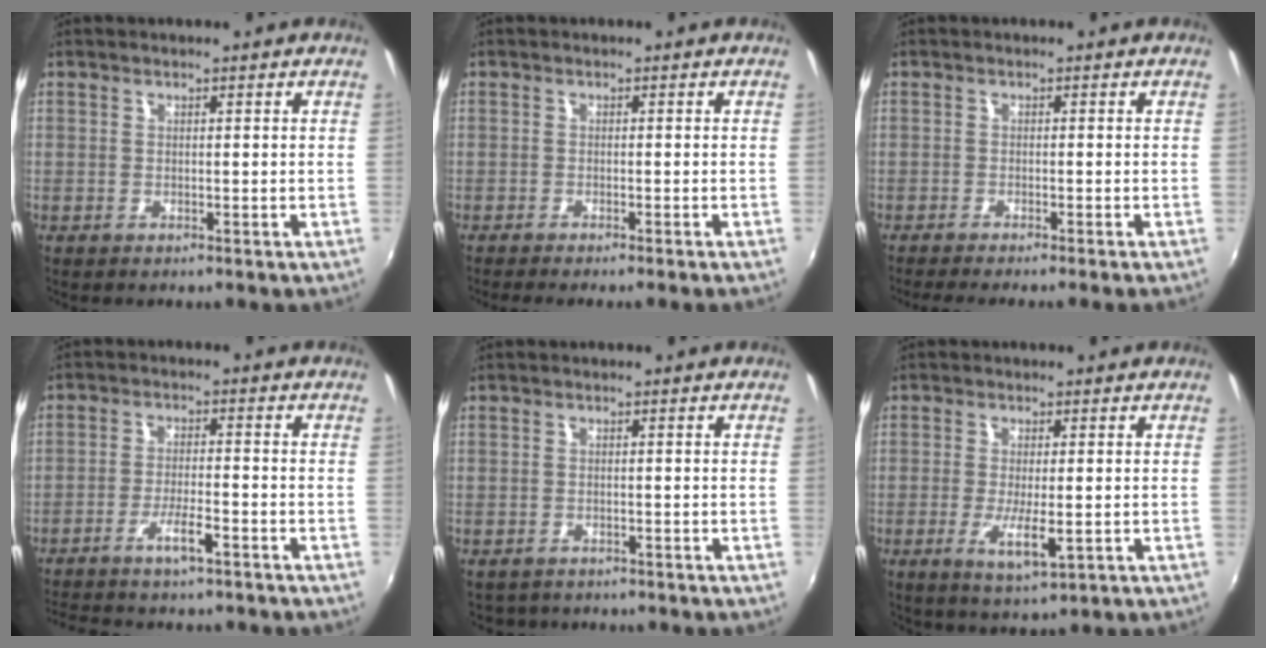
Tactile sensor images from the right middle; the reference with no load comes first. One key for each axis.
{"total": 2.4, "fx": -2.0, "fy": -0.5, "fz": 1.2, "tx": -0.027, "ty": -0.009, "tz": -0.030}
{"total": 4.0, "fx": -3.4, "fy": -0.9, "fz": 1.9, "tx": -0.042, "ty": -0.011, "tz": -0.055}
{"total": 6.5, "fx": -5.2, "fy": 0.8, "fz": 3.8, "tx": -0.088, "ty": 0.001, "tz": -0.091}
{"total": 2.1, "fx": -1.7, "fy": 1.2, "fz": 0.3, "tx": -0.011, "ty": -0.007, "tz": -0.025}
{"total": 5.6, "fx": -1.5, "fy": 1.5, "fz": 5.2, "tx": -0.103, "ty": -0.017, "tz": -0.024}